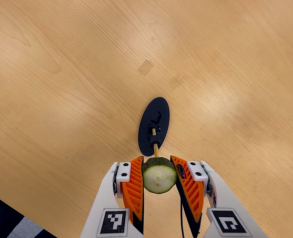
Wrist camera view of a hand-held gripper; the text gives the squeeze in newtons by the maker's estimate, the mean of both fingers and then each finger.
{"total": 10.9, "left": 10.0, "right": 11.8}